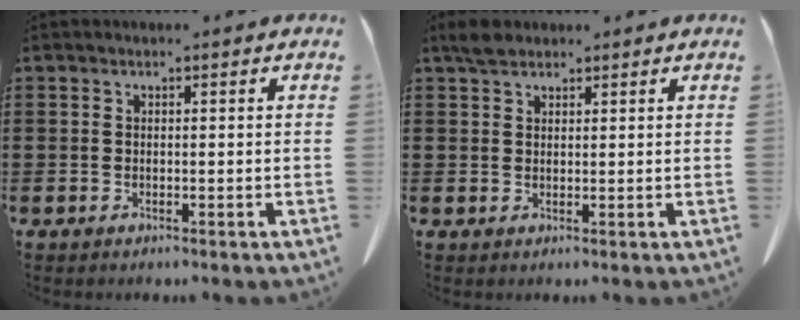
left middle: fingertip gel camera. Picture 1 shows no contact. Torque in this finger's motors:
{"motor_torque": [1.46, 0.67, 0.09, 0.10]}